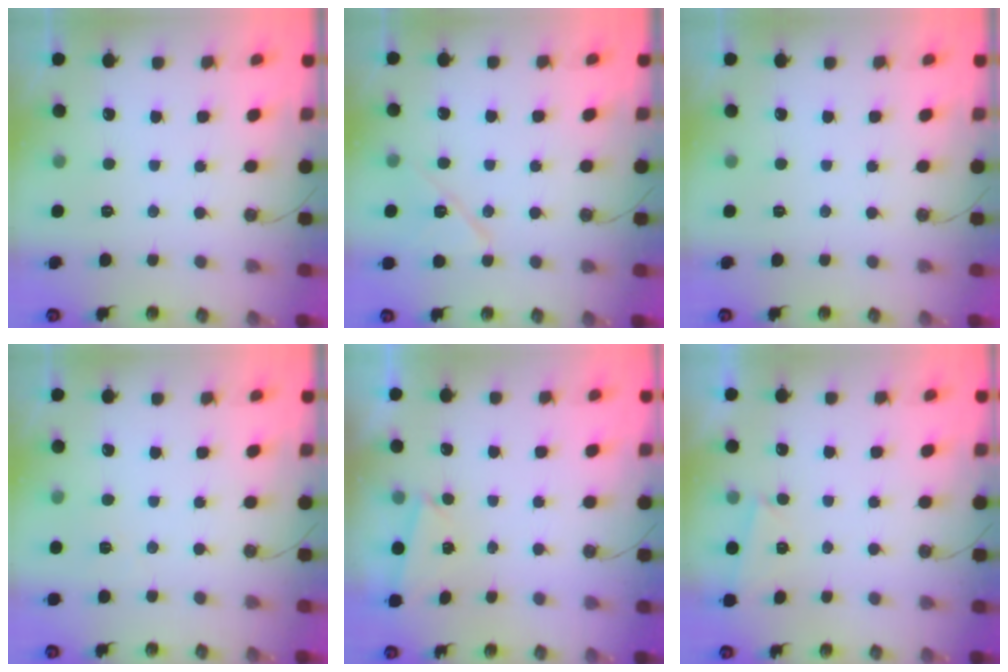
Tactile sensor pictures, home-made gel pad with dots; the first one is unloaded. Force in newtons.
{"total": 10.0, "press": 10.0, "slide": 0.4}
{"total": 0.0}
{"total": 3.1, "press": 2.9, "slide": 0.9}
{"total": 1.2, "press": 1.1, "slide": 0.5}
{"total": 2.1, "press": 2.1, "slide": 0.5}